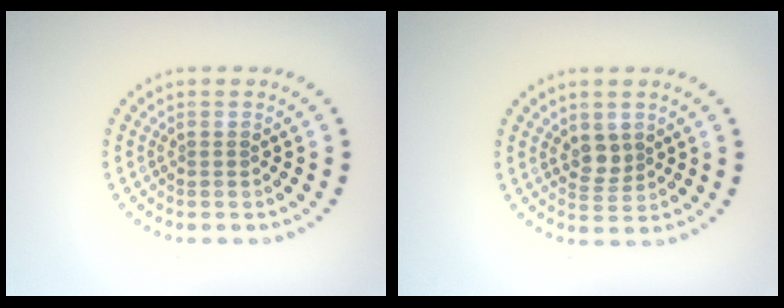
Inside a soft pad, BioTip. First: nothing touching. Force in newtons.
{"total": 2.0, "press": 1.8, "slide": 0.8}